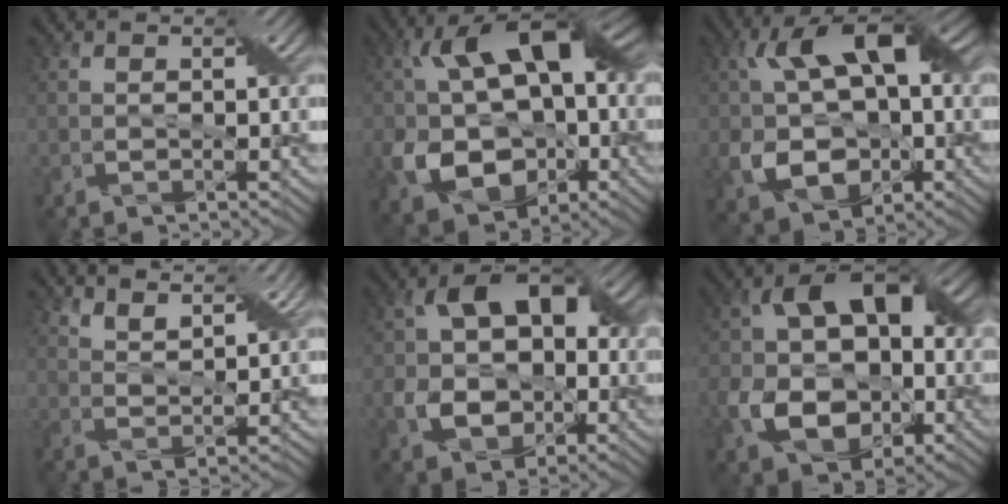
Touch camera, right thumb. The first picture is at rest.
{"total": 16.2, "force": [-1.1, 11.6, 11.4], "torque": [-0.207, -0.024, -0.014]}
{"total": 14.0, "force": [-0.2, 9.4, 10.4], "torque": [-0.188, -0.011, -0.003]}
{"total": 6.0, "force": [5.0, 1.5, 3.0], "torque": [-0.062, -0.004, 0.093]}
{"total": 10.8, "force": [-0.5, 7.9, 7.4], "torque": [-0.123, 0.002, -0.020]}
{"total": 13.2, "force": [-1.7, 9.5, 9.0], "torque": [-0.161, -0.007, -0.036]}